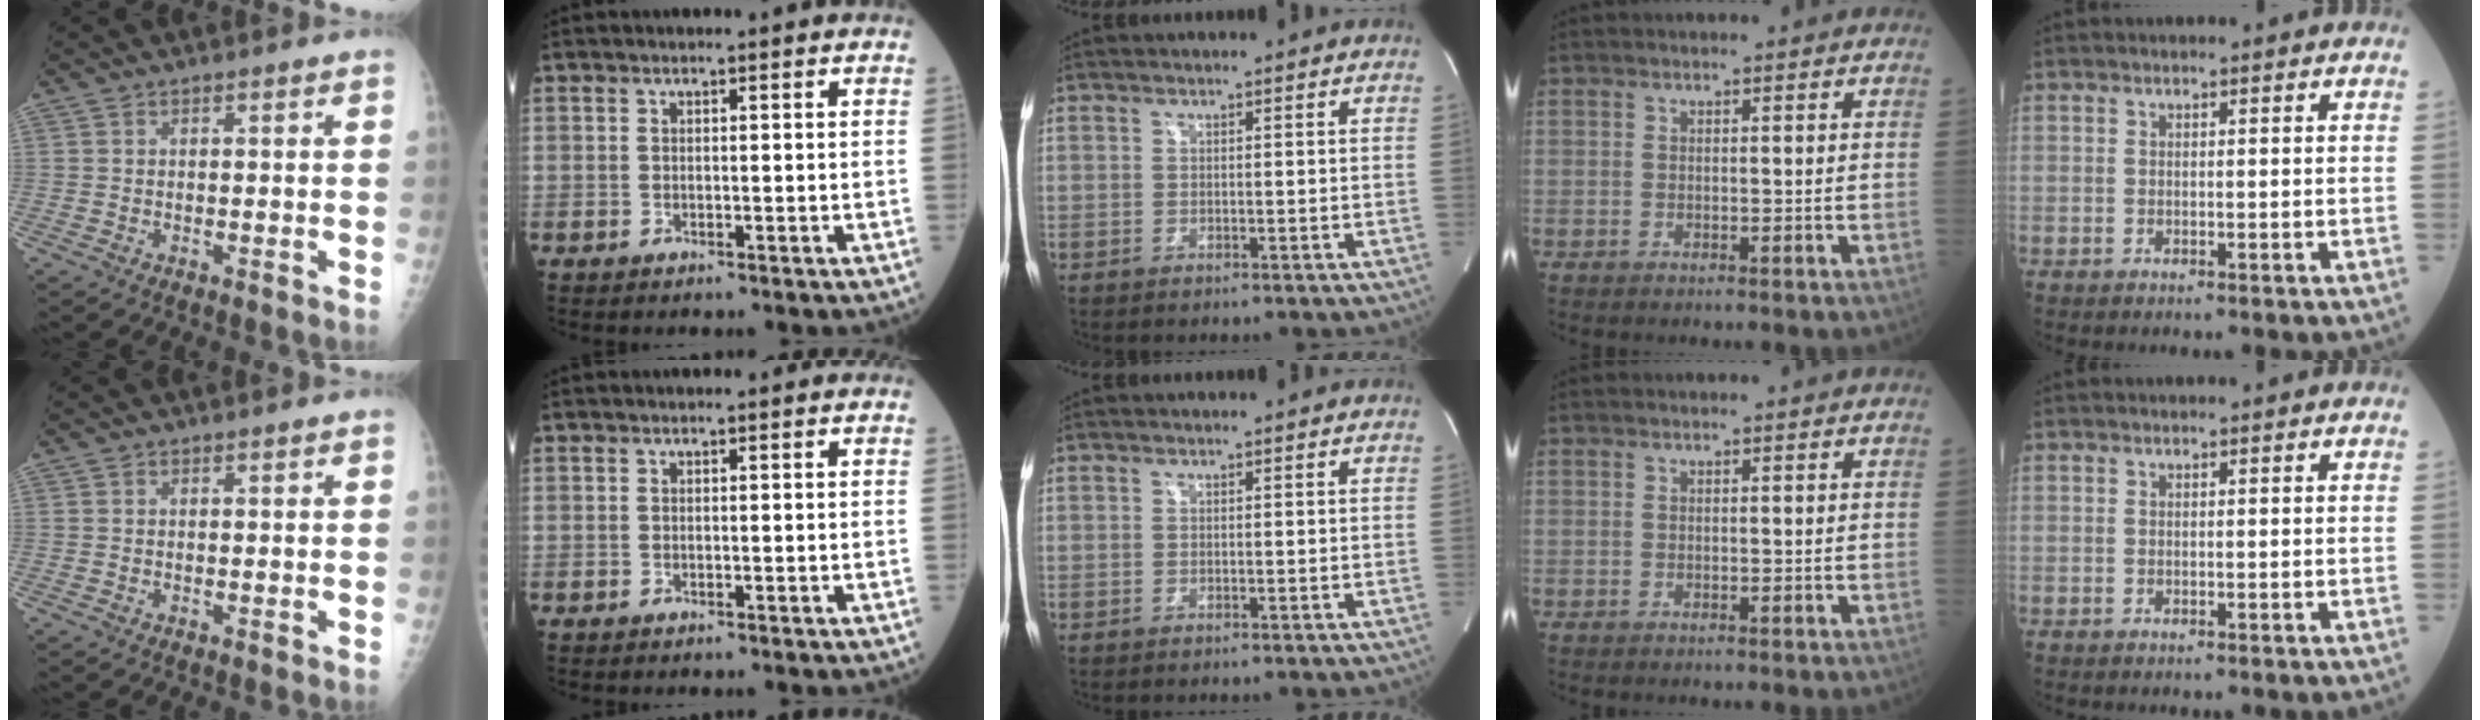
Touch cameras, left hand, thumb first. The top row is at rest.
{}